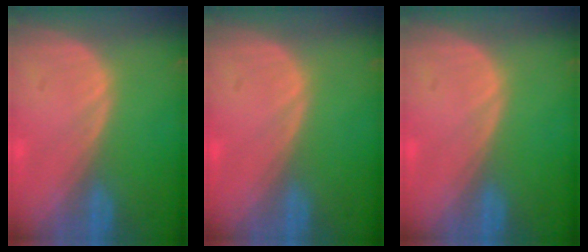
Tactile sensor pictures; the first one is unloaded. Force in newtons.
{"total": 0.0}
{"total": 0.0}